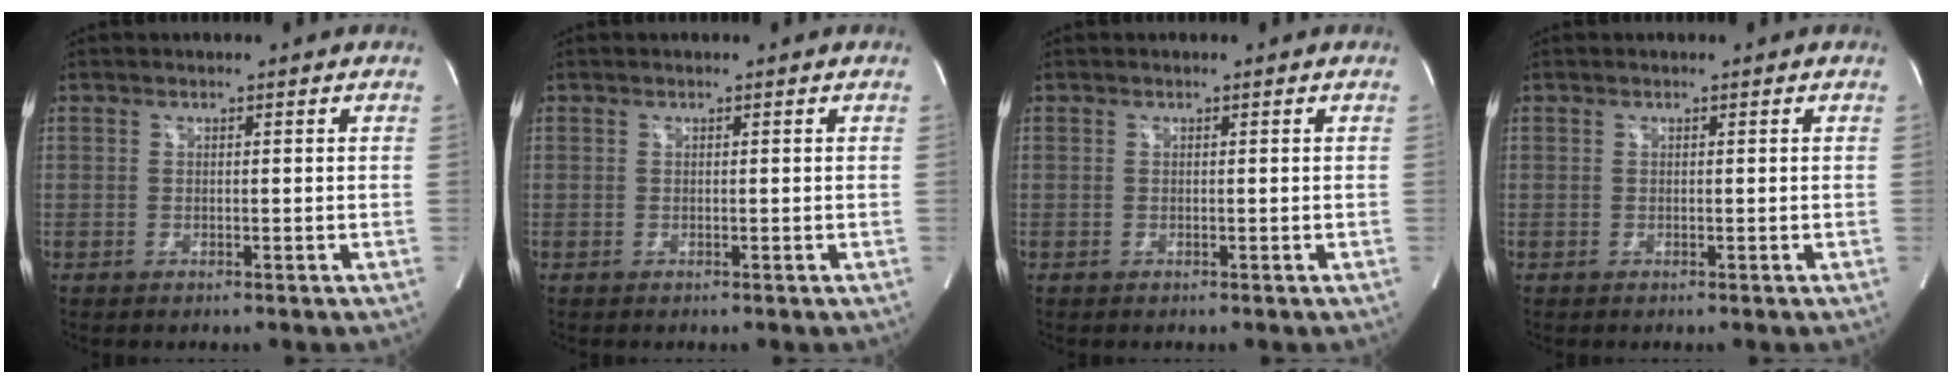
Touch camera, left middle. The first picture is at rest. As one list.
[{"total": 0.0}, {"total": 0.0}, {"total": 0.0}]